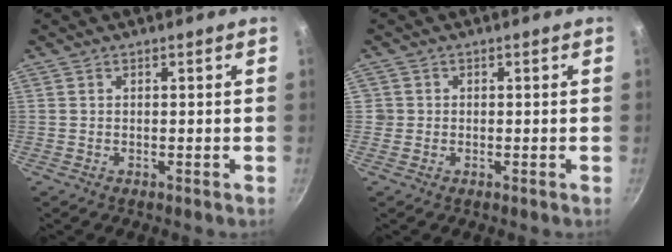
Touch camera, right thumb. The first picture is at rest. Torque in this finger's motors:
{"motor_torque": [-0.10, 0.30, 0.22, 0.21, -0.03]}